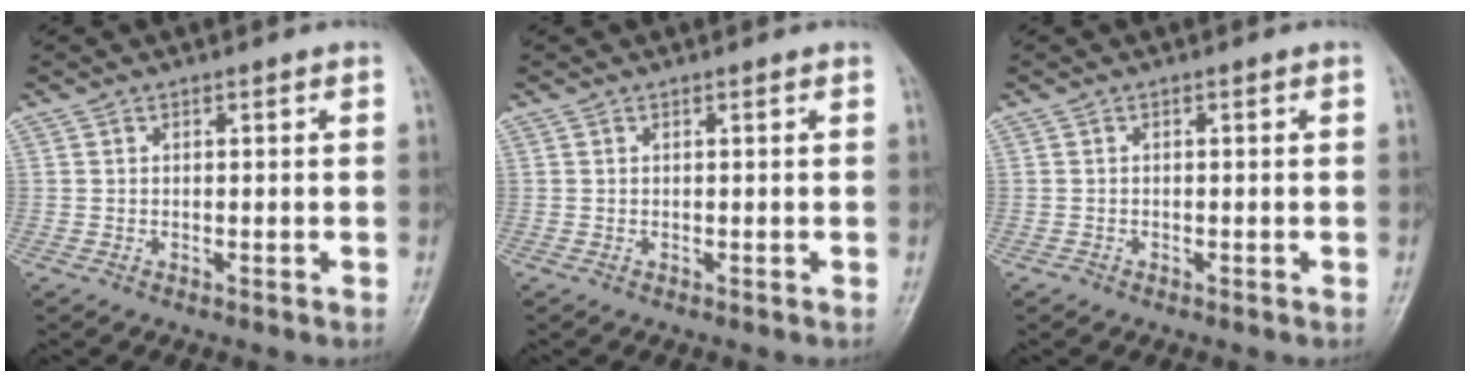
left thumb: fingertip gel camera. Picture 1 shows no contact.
{"total": 0.0}
{"total": 0.7, "force": [-0.5, 0.5, 0.1], "torque": [-0.001, 0.001, -0.014]}